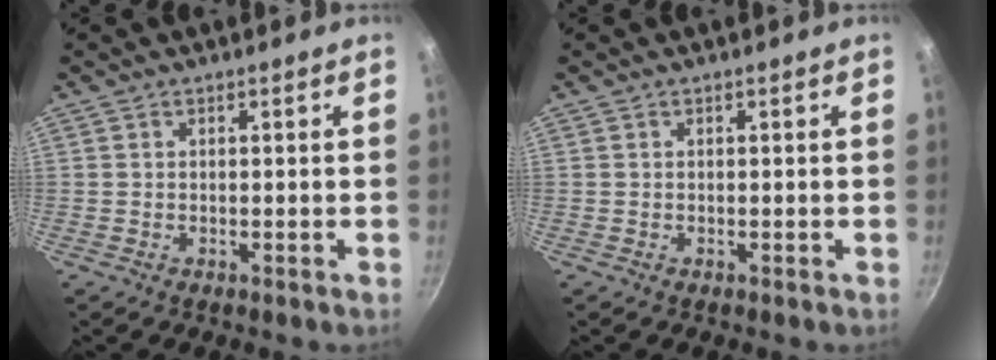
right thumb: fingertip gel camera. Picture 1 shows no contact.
{"total": 0.0}